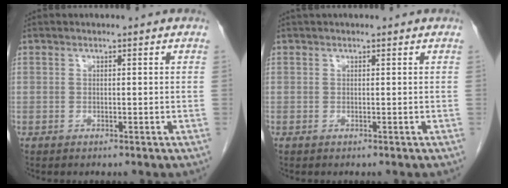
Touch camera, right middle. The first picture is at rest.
{"total": 1.6, "force": [1.1, 0.7, 0.9], "torque": [-0.017, 0.023, 0.014]}